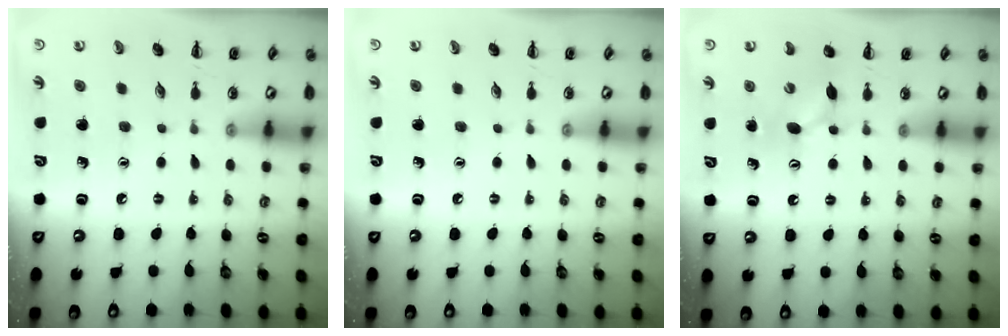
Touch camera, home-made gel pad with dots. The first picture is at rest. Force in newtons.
{"total": 0.0}
{"total": 5.2, "press": 5.1, "slide": 1.2}